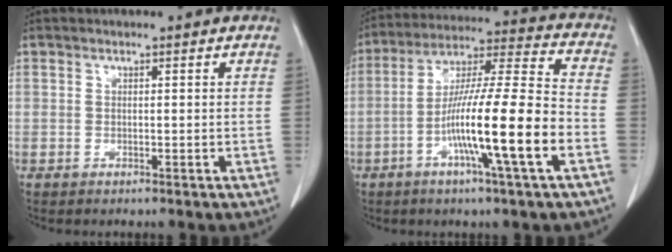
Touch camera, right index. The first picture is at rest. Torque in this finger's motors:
{"motor_torque": [1.92, -0.22, 1.04, 0.21]}